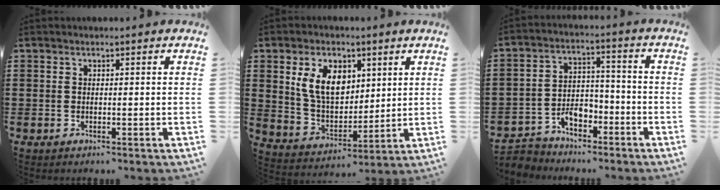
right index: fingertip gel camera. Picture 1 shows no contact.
{"total": 8.9, "force": [3.1, 5.9, 5.9], "torque": [-0.143, 0.009, 0.053]}
{"total": 4.6, "force": [-3.5, 2.7, 1.3], "torque": [-0.037, 0.009, -0.071]}